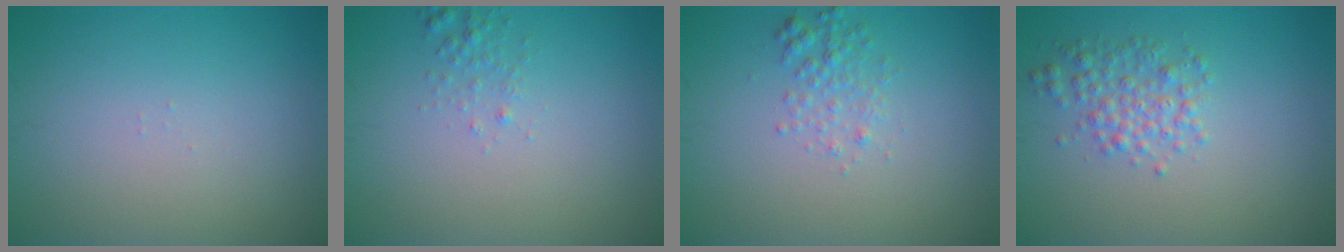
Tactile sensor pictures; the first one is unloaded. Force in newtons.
{"total": 0.9, "press": 0.9, "slide": 0.1}
{"total": 1.8, "press": 1.8, "slide": 0.1}
{"total": 2.6, "press": 2.6, "slide": 0.0}